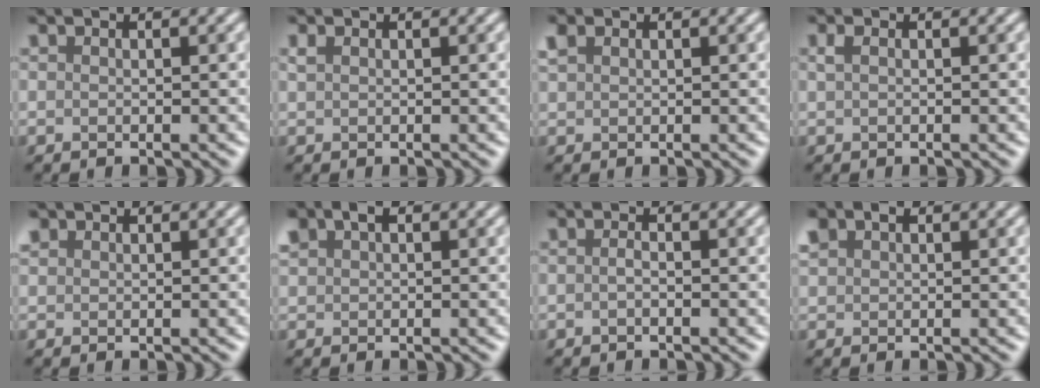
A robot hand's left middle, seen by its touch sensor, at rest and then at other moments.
{"total": 0.7, "force": [0.5, 0.4, 0.4], "torque": [-0.011, 0.003, 0.011]}
{"total": 1.4, "force": [0.9, 0.9, 0.6], "torque": [-0.014, 0.006, 0.020]}
{"total": 0.8, "force": [0.3, 0.4, 0.6], "torque": [-0.017, 0.003, 0.006]}
{"total": 1.0, "force": [0.8, 0.6, 0.1], "torque": [-0.001, 0.003, 0.015]}
{"total": 2.4, "force": [1.4, 1.6, 1.3], "torque": [-0.027, 0.010, 0.024]}
{"total": 0.7, "force": [-0.3, 0.2, 0.6], "torque": [-0.014, 0.000, -0.006]}
{"total": 2.0, "force": [1.1, 1.4, 0.8], "torque": [-0.017, 0.008, 0.021]}